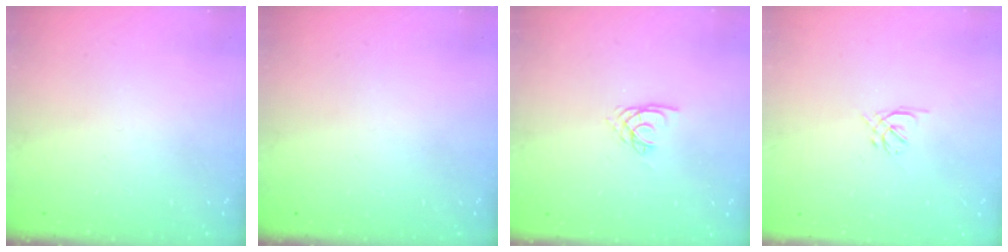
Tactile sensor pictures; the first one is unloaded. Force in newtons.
{"total": 0.0}
{"total": 2.1, "press": 2.1, "slide": 0.3}
{"total": 1.3, "press": 1.2, "slide": 0.5}